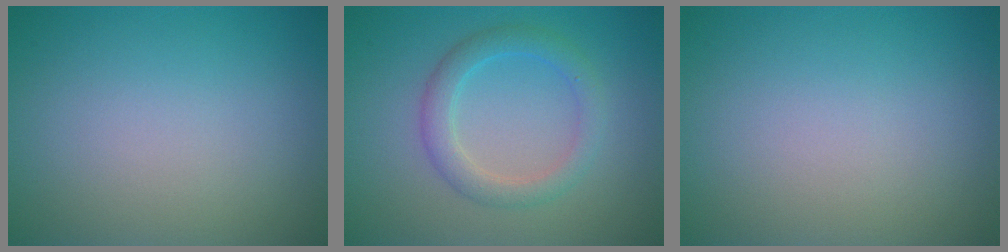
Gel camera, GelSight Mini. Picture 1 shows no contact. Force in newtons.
{"total": 3.0, "press": 3.0, "slide": 0.1}
{"total": 0.0}